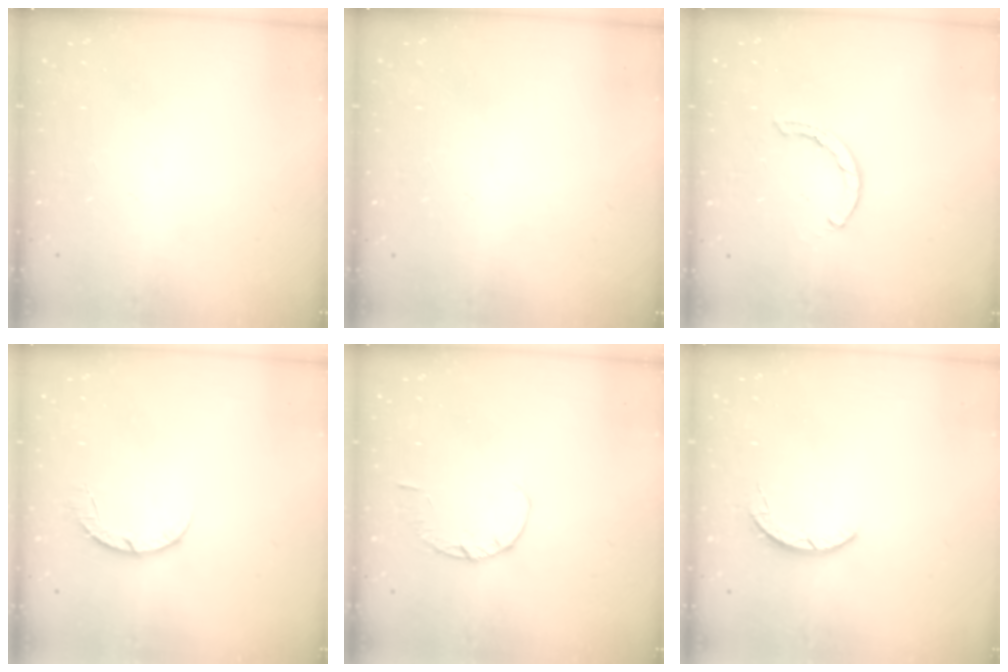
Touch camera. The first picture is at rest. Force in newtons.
{"total": 2.4, "press": 2.4, "slide": 0.2}
{"total": 1.7, "press": 1.6, "slide": 0.3}
{"total": 5.1, "press": 5.1, "slide": 0.7}
{"total": 2.9, "press": 2.8, "slide": 0.4}
{"total": 2.2, "press": 2.2, "slide": 0.4}